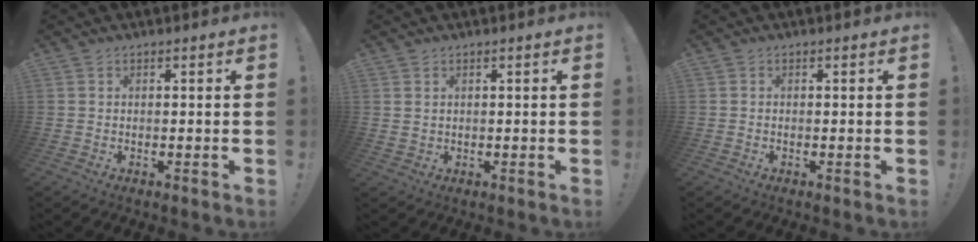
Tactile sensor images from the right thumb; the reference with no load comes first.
{"total": 1.4, "force": [0.7, 1.1, 0.7], "torque": [-0.012, 0.002, 0.012]}
{"total": 0.0}